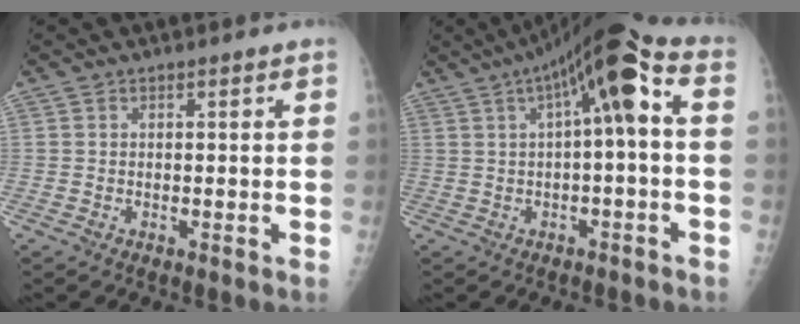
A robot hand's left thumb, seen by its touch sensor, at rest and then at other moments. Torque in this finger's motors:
{"motor_torque": [-0.32, 1.11, 1.43, 0.16, 0.13]}